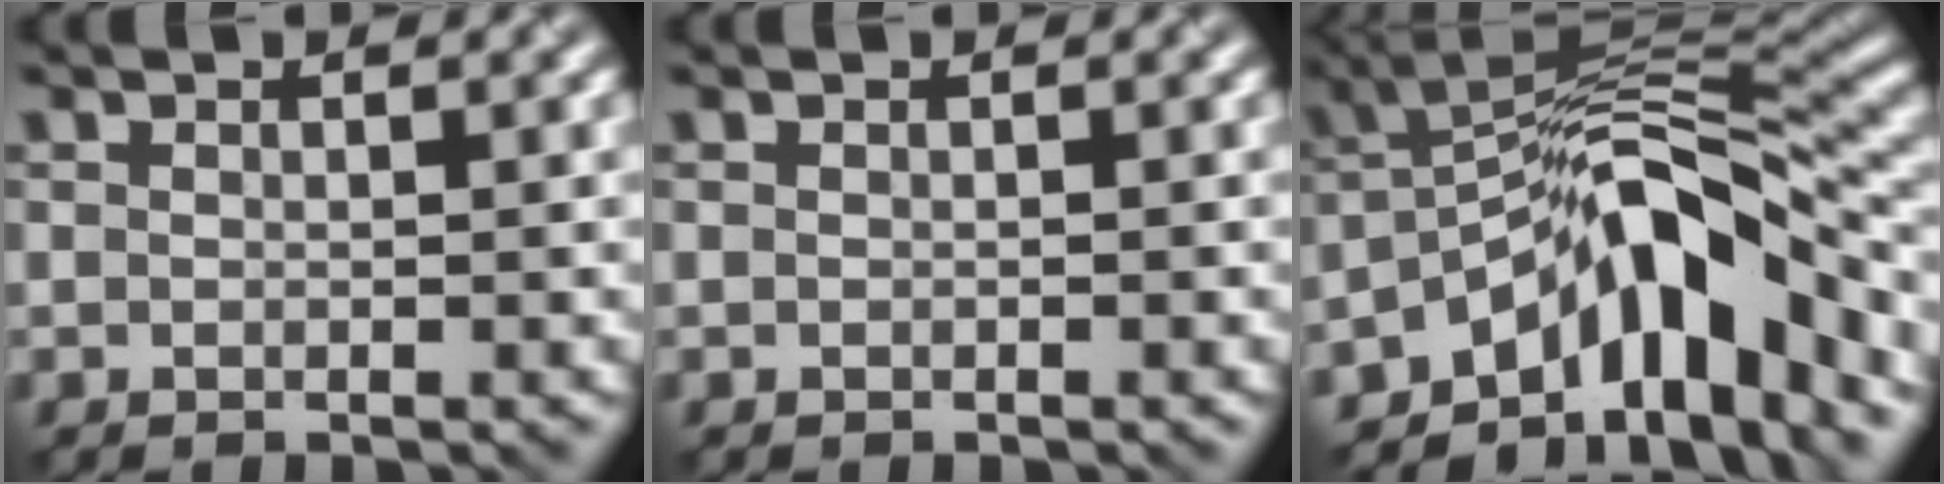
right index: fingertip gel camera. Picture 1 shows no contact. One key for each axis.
{"total": 0.0}
{"total": 10.9, "fx": -6.5, "fy": 3.8, "fz": 7.8, "tx": -0.096, "ty": 0.012, "tz": -0.125}